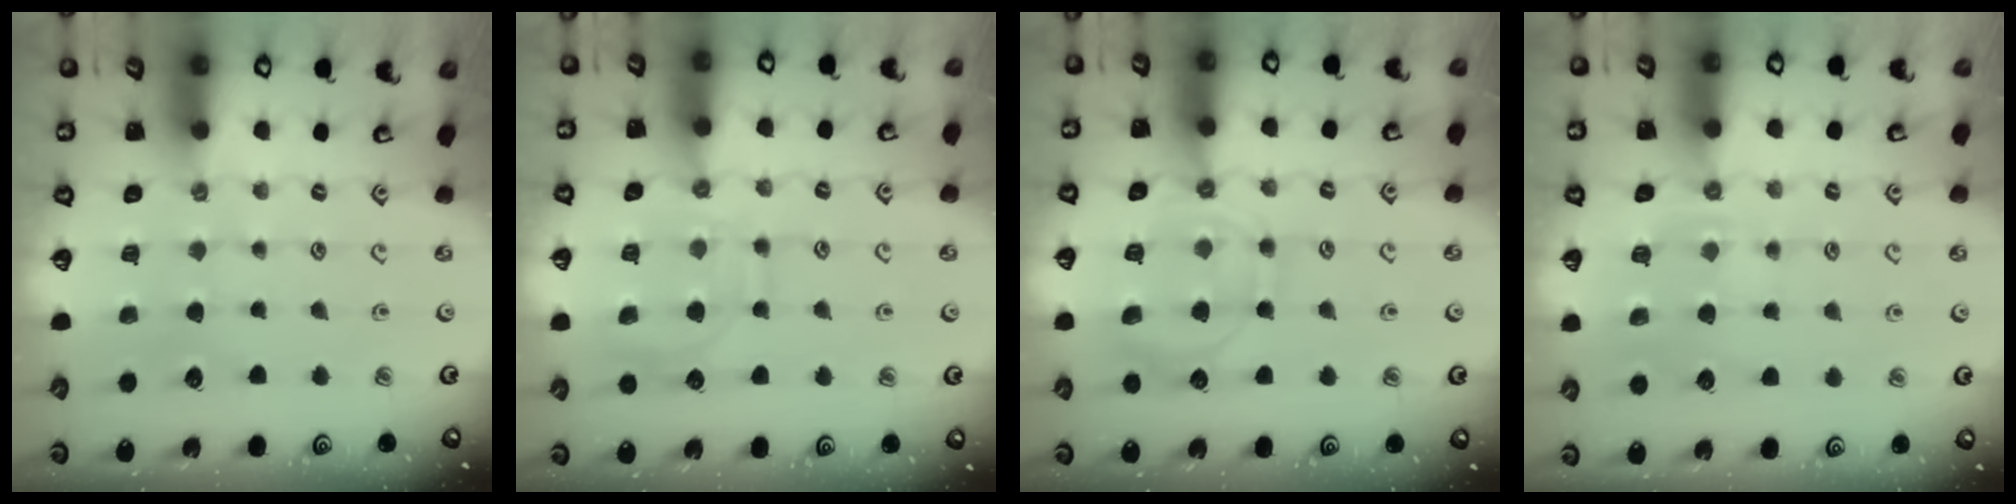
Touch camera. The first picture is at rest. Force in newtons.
{"total": 11.3, "press": 11.2, "slide": 1.1}
{"total": 11.2, "press": 11.2, "slide": 1.1}
{"total": 6.4, "press": 6.3, "slide": 1.0}